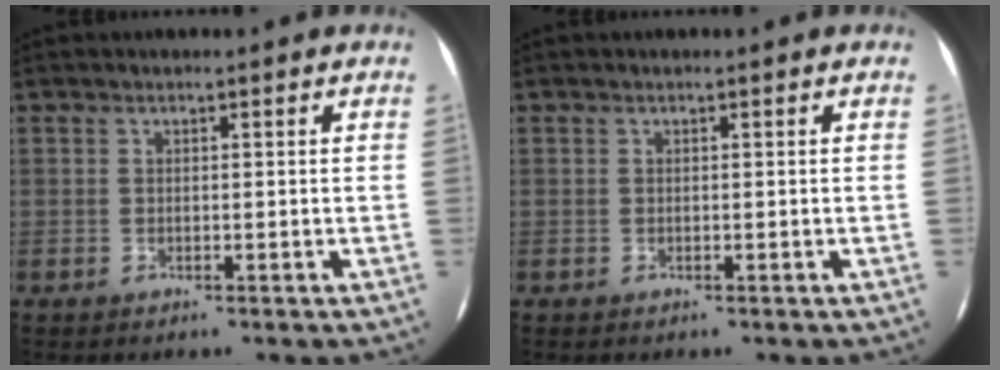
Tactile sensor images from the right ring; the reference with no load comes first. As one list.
[{"total": 0.0}]